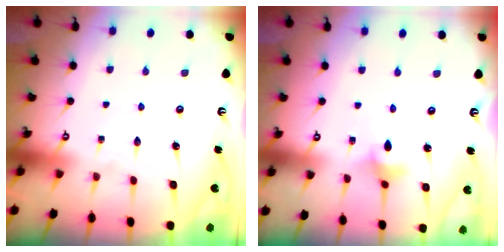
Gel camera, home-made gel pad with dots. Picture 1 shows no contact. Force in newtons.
{"total": 3.3, "press": 3.2, "slide": 0.5}